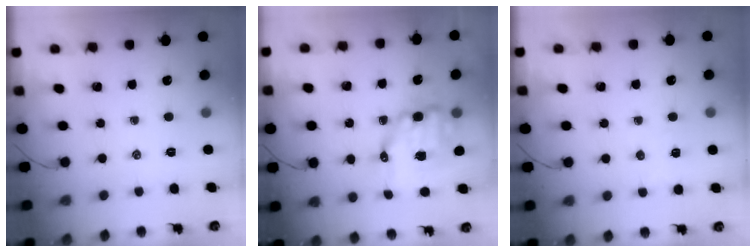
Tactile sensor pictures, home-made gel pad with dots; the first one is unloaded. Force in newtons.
{"total": 10.5, "press": 10.3, "slide": 2.1}
{"total": 2.4, "press": 2.3, "slide": 0.6}